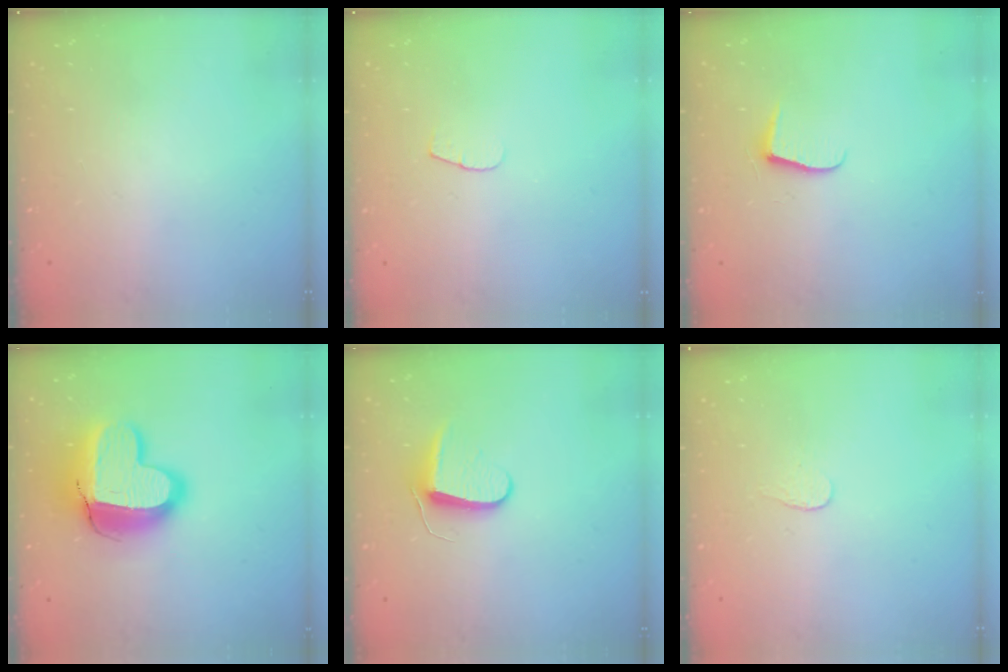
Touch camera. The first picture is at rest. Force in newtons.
{"total": 3.7, "press": 3.7, "slide": 0.4}
{"total": 5.9, "press": 5.9, "slide": 0.6}
{"total": 16.9, "press": 16.8, "slide": 1.4}
{"total": 8.5, "press": 8.5, "slide": 0.6}
{"total": 2.7, "press": 2.7, "slide": 0.3}